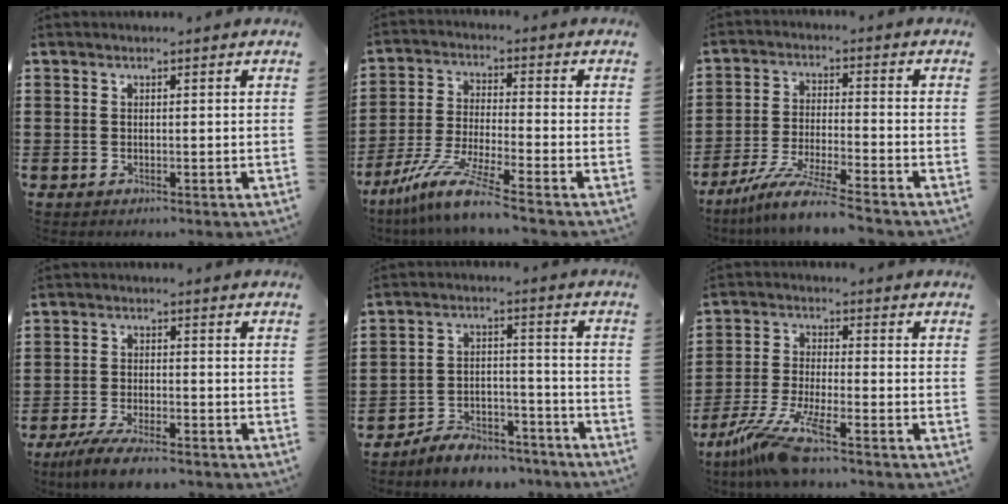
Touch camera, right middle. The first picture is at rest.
{"total": 9.0, "force": [-7.1, -0.2, 5.4], "torque": [-0.123, -0.014, -0.144]}
{"total": 8.1, "force": [-7.0, -0.4, 4.1], "torque": [-0.084, -0.014, -0.134]}
{"total": 5.1, "force": [-4.4, 0.4, 2.5], "torque": [-0.060, -0.012, -0.087]}
{"total": 6.1, "force": [-6.0, 1.1, 0.9], "torque": [-0.010, 0.016, -0.116]}
{"total": 8.7, "force": [-6.7, 0.1, 5.5], "torque": [-0.132, -0.021, -0.134]}